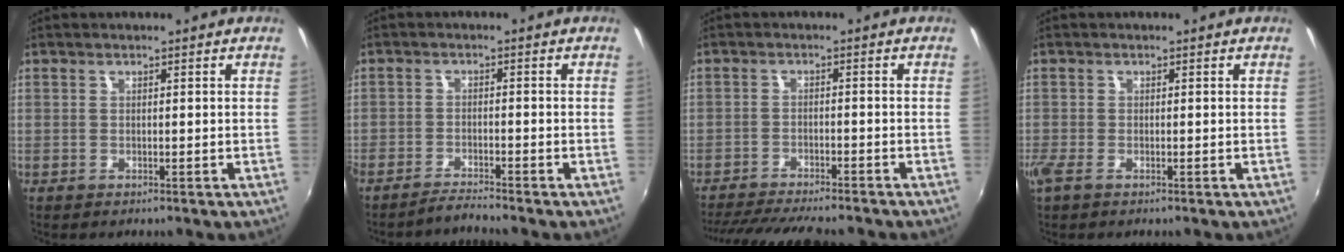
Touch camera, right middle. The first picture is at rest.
{"total": 3.0, "force": [-2.9, -0.5, 0.5], "torque": [-0.025, -0.005, -0.060]}
{"total": 13.5, "force": [-12.0, 1.8, 5.9], "torque": [-0.128, -0.023, -0.185]}
{"total": 2.1, "force": [-1.2, 0.6, 1.7], "torque": [-0.037, -0.010, -0.022]}